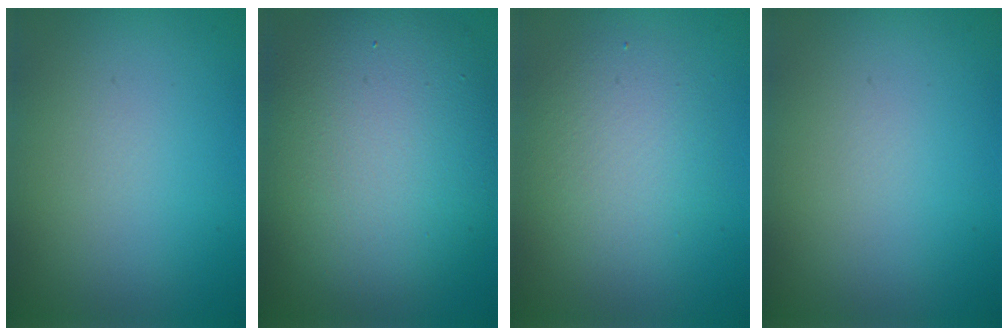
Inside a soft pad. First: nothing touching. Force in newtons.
{"total": 11.4, "press": 11.4, "slide": 0.8}
{"total": 3.6, "press": 3.6, "slide": 0.3}
{"total": 0.0}